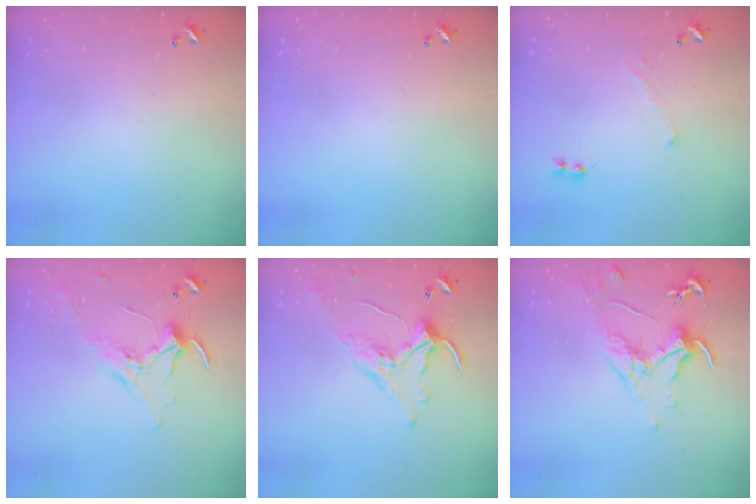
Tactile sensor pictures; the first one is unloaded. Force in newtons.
{"total": 0.0}
{"total": 0.0}
{"total": 0.8, "press": 0.7, "slide": 0.4}
{"total": 1.1, "press": 0.3, "slide": 1.0}
{"total": 1.7, "press": 1.5, "slide": 0.9}